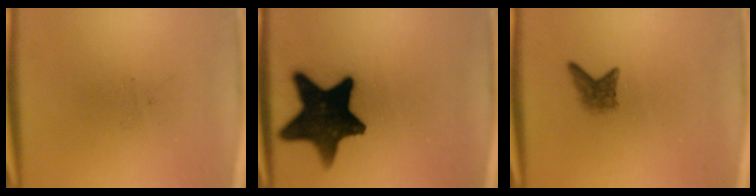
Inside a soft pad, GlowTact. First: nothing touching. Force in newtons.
{"total": 15.9}
{"total": 2.1}